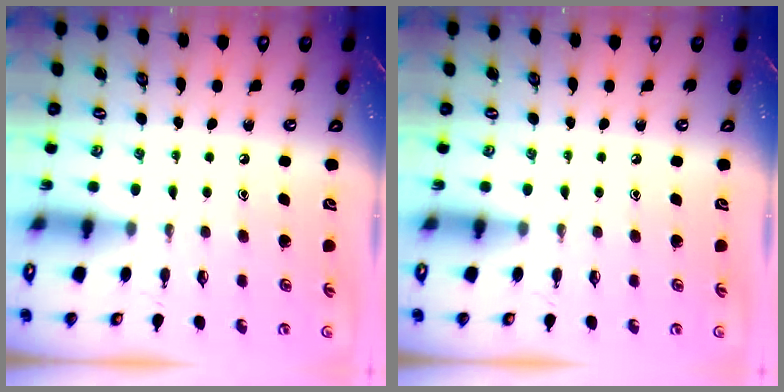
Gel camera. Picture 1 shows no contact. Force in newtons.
{"total": 0.0}